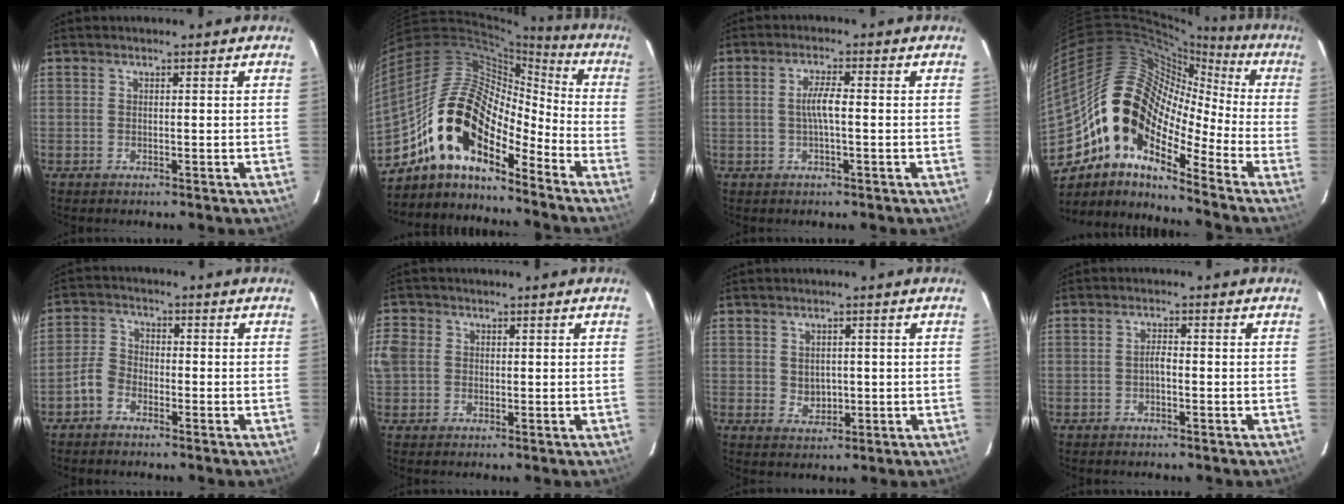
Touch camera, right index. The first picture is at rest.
{"total": 17.3, "force": [-11.9, 6.7, 10.6], "torque": [-0.186, 0.003, -0.238]}
{"total": 3.5, "force": [-0.3, 0.3, 3.5], "torque": [-0.067, 0.004, -0.005]}
{"total": 15.5, "force": [-8.0, 8.1, 10.5], "torque": [-0.169, 0.009, -0.172]}
{"total": 4.5, "force": [-2.8, 2.8, 2.0], "torque": [-0.044, 0.017, -0.059]}
{"total": 6.0, "force": [-0.4, 5.3, 2.7], "torque": [-0.067, 0.007, -0.011]}
{"total": 3.0, "force": [0.2, 2.6, 1.5], "torque": [-0.023, 0.000, 0.010]}
{"total": 1.5, "force": [-0.7, 0.4, 1.2], "torque": [-0.024, 0.007, -0.014]}